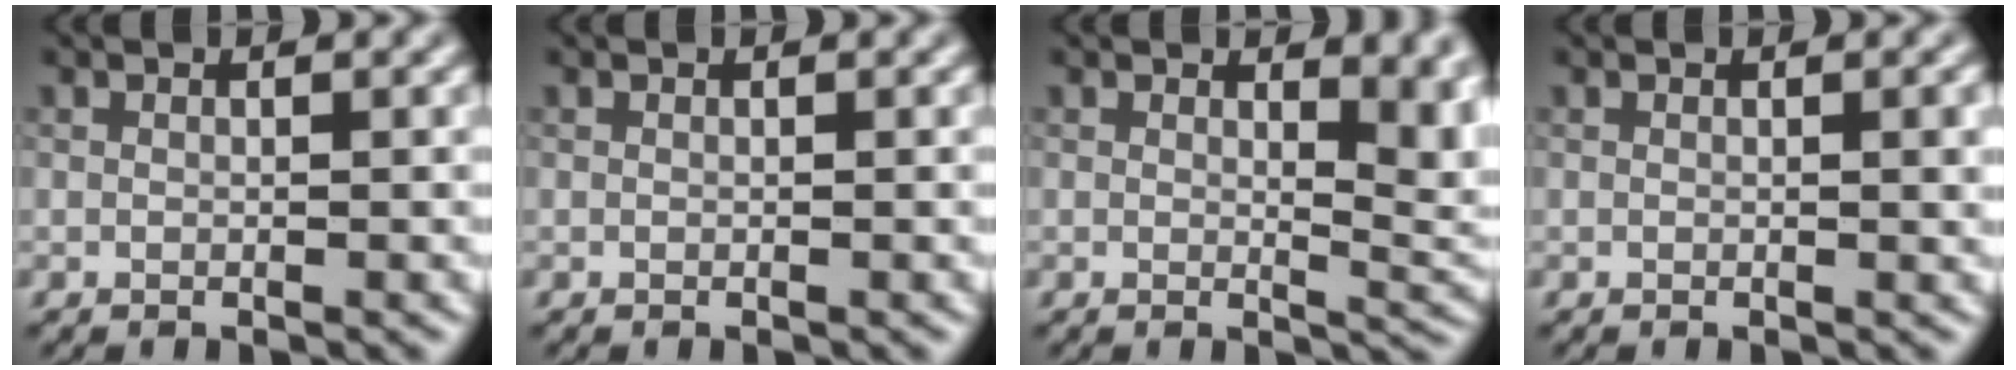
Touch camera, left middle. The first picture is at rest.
{"total": 0.0}
{"total": 5.9, "force": [1.8, 2.6, 4.9], "torque": [-0.052, -0.013, 0.035]}
{"total": 1.3, "force": [0.2, 0.3, 1.3], "torque": [-0.016, 0.001, 0.001]}